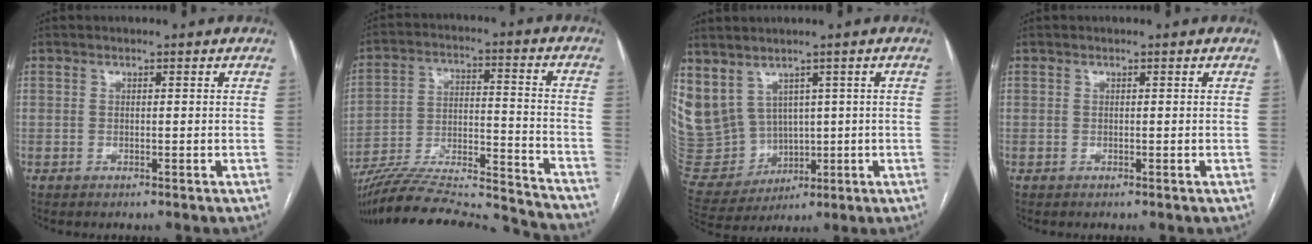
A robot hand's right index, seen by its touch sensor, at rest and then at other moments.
{"total": 29.0, "force": [-26.7, 3.1, 10.9], "torque": [-0.169, -0.015, -0.395]}
{"total": 12.1, "force": [2.7, 10.9, 4.5], "torque": [-0.129, 0.034, 0.090]}
{"total": 0.0}